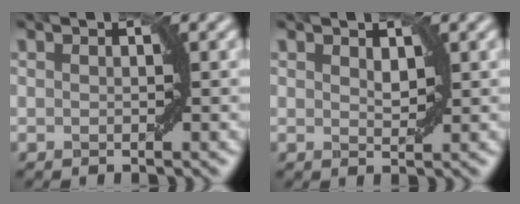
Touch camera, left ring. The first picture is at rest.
{"total": 1.1, "force": [0.7, 0.5, 0.7], "torque": [-0.012, -0.002, 0.017]}